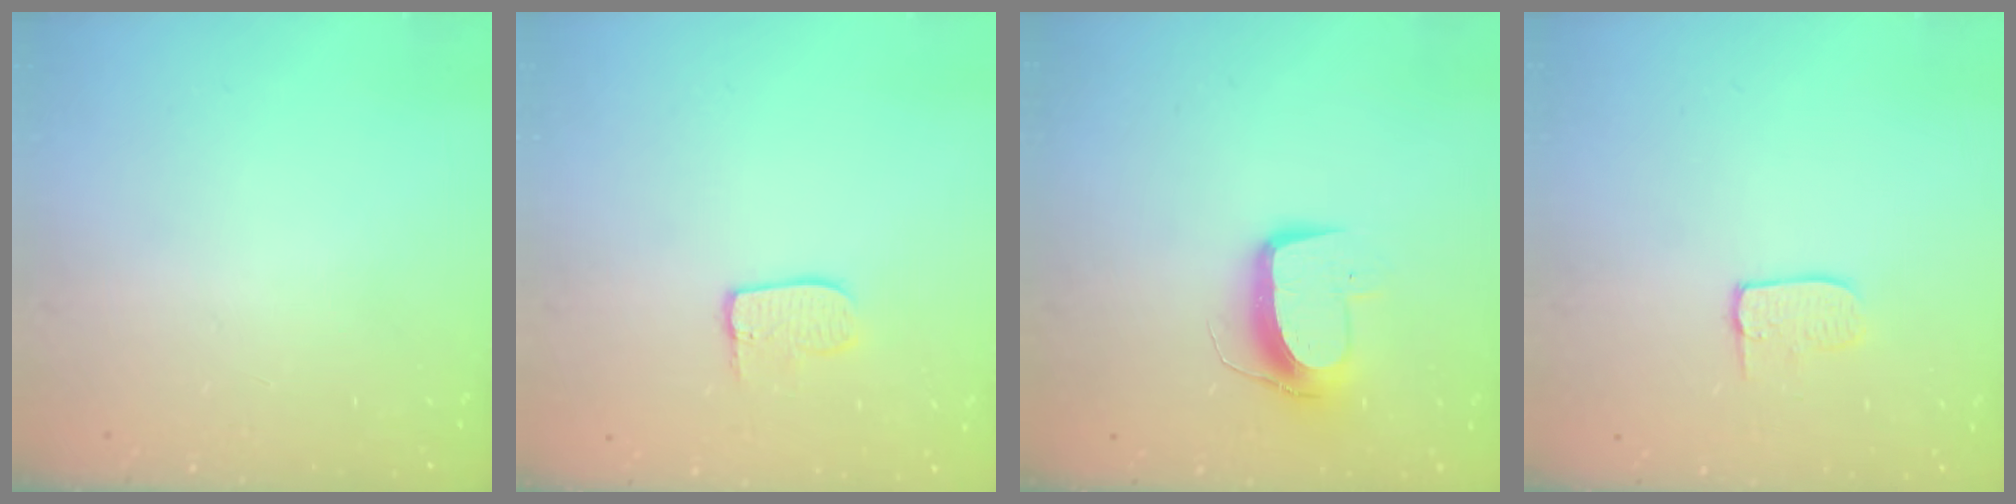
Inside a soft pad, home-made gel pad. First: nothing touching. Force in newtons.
{"total": 6.8, "press": 6.8, "slide": 0.1}
{"total": 10.1, "press": 10.1, "slide": 0.6}
{"total": 6.5, "press": 6.5, "slide": 0.6}